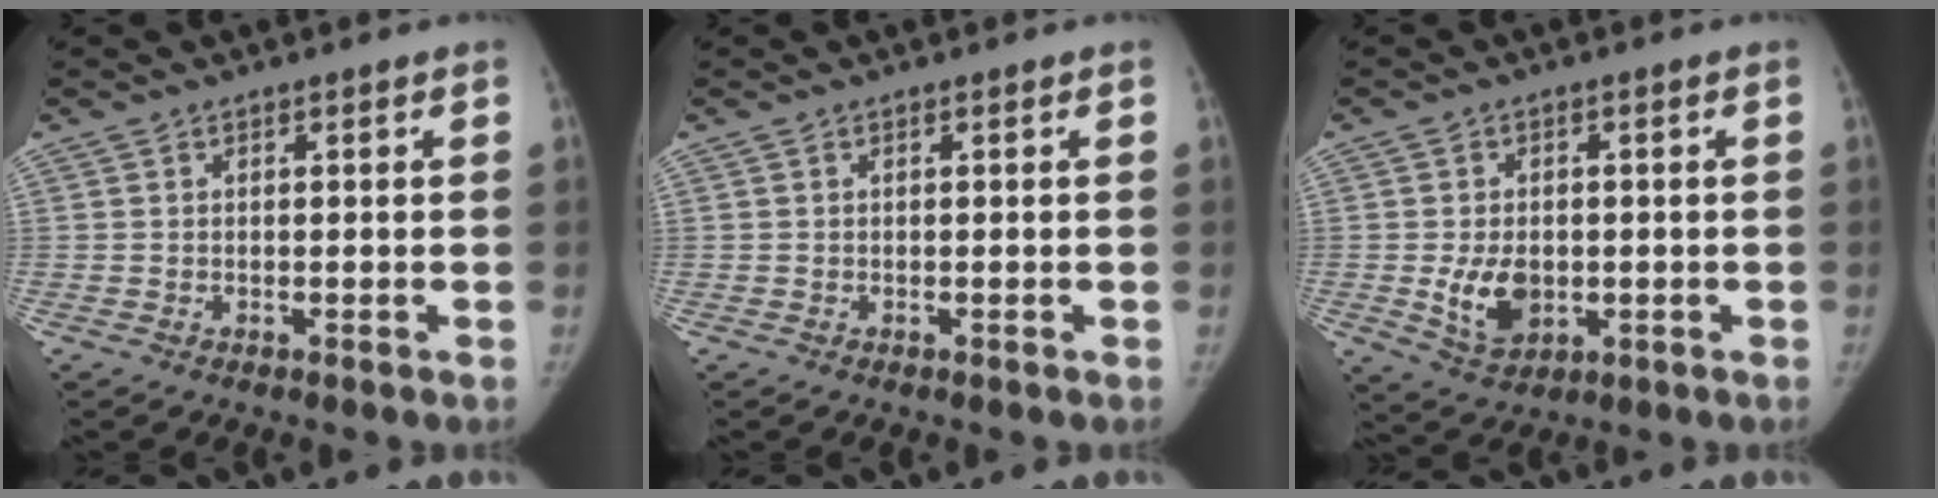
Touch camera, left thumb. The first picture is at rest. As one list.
[{"total": 0.0}, {"total": 7.5, "force": [-1.0, 5.3, 5.2], "torque": [-0.071, -0.008, -0.006]}]